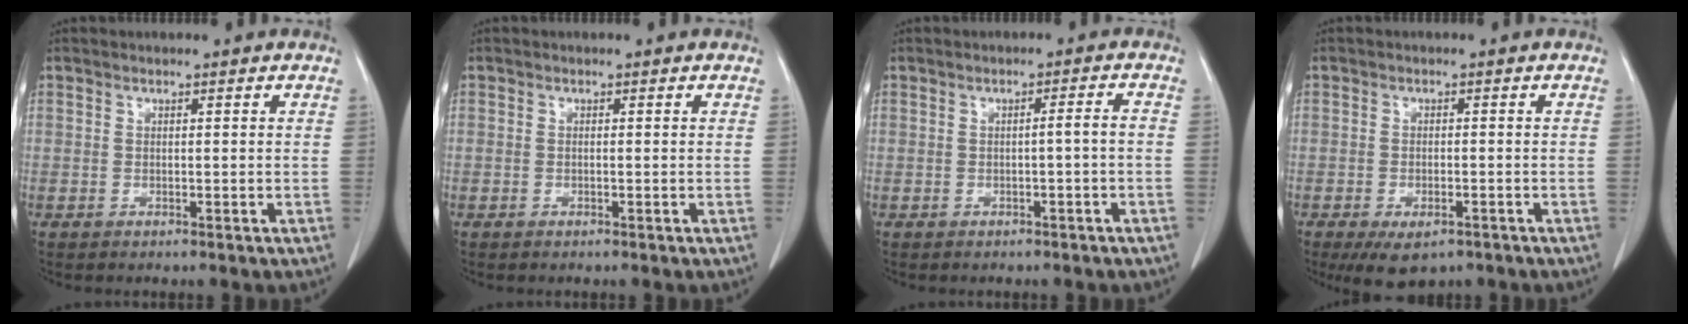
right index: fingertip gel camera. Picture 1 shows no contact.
{"total": 0.0}
{"total": 1.7, "force": [-0.6, -0.2, 1.6], "torque": [-0.023, 0.002, -0.010]}
{"total": 6.0, "force": [-3.8, 2.8, 3.6], "torque": [-0.055, -0.007, -0.053]}